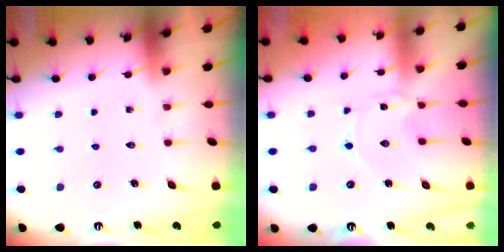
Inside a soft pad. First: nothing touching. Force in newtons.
{"total": 0.0}